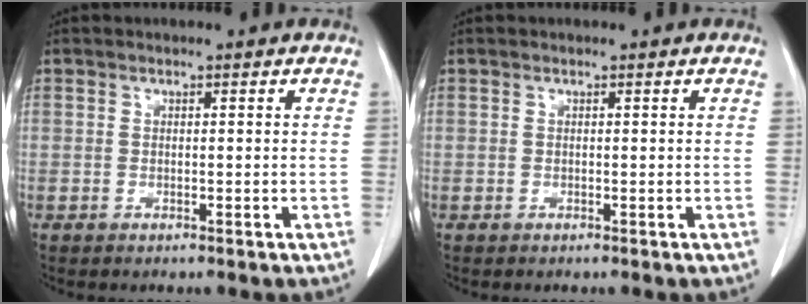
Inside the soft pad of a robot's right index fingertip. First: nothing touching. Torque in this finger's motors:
{"motor_torque": [0.00, 0.00, 0.00, 0.01]}